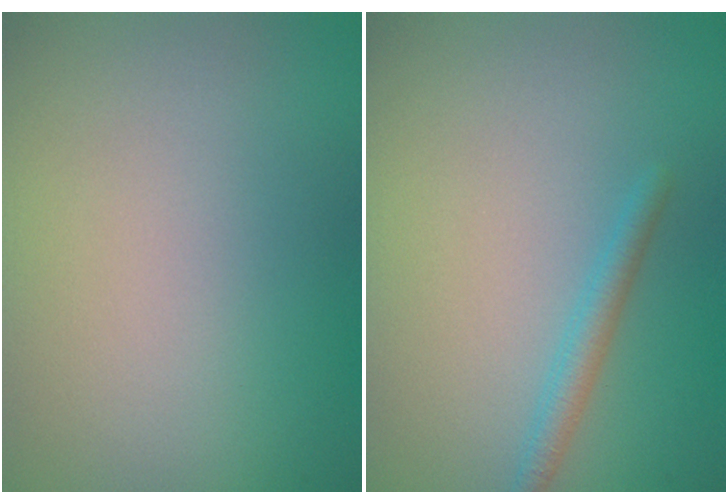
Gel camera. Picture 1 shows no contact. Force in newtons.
{"total": 1.6, "press": 1.6, "slide": 0.1}